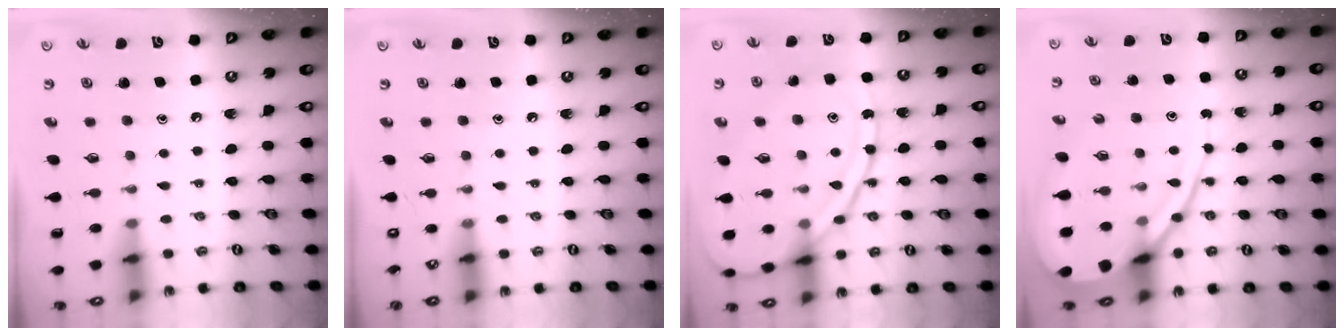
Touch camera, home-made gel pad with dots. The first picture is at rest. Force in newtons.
{"total": 0.0}
{"total": 14.9, "press": 14.8, "slide": 1.2}
{"total": 12.7, "press": 12.6, "slide": 1.2}